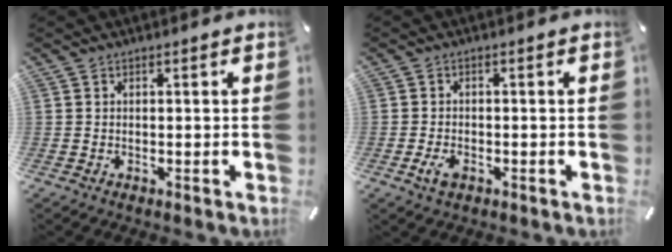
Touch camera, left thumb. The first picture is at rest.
{"total": 2.8, "force": [-1.1, 1.6, 1.9], "torque": [-0.048, -0.002, -0.023]}